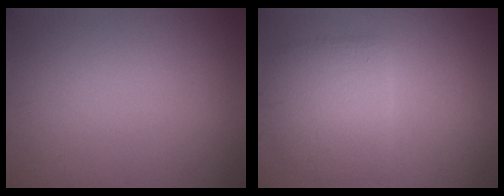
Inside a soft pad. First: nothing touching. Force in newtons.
{"total": 4.6, "press": 4.6, "slide": 0.1}